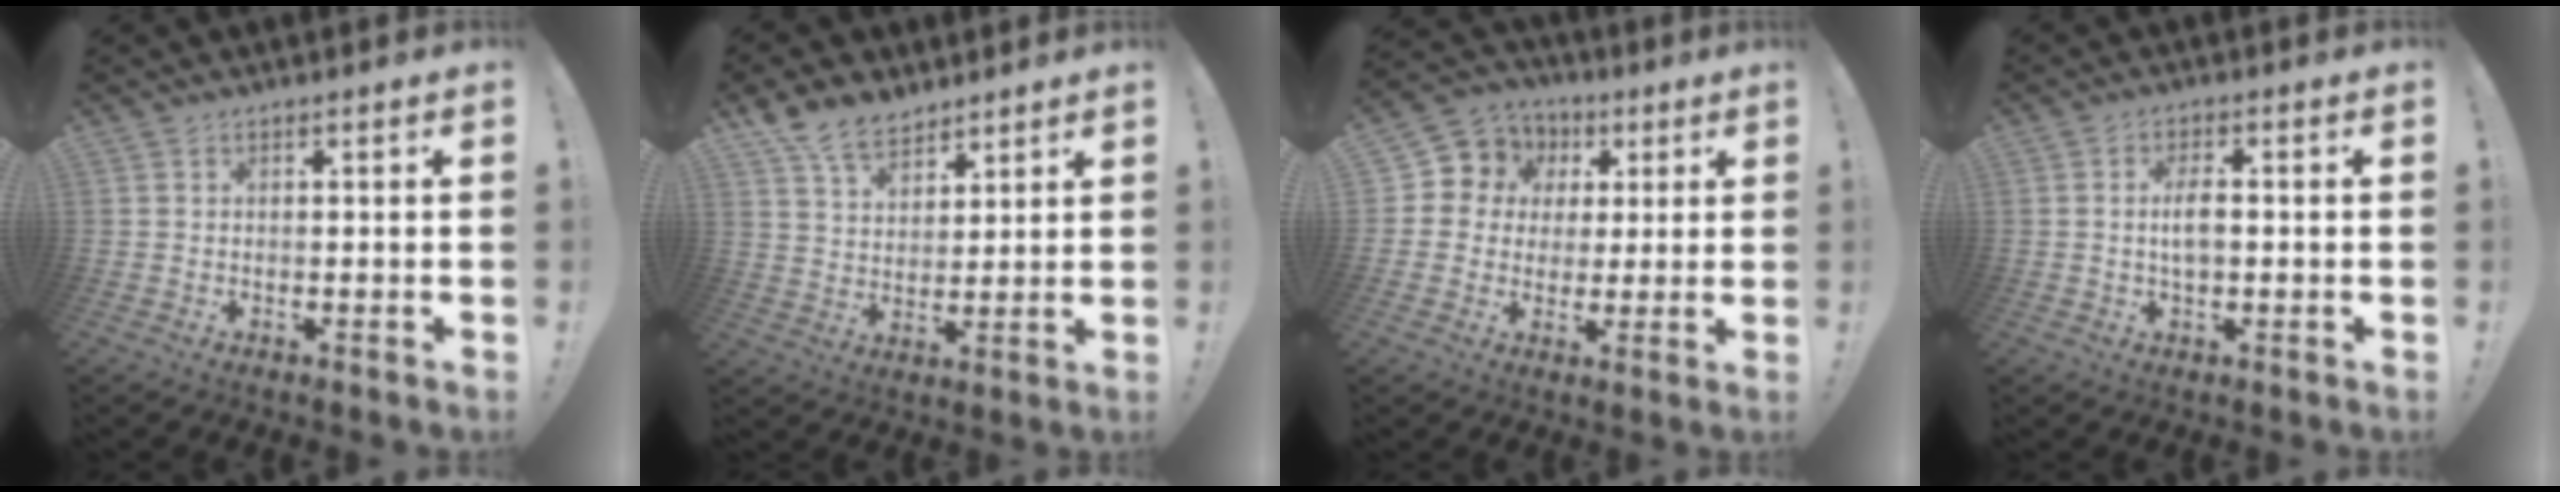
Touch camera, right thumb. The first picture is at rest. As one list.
[{"total": 9.9, "force": [7.6, 5.2, 3.6], "torque": [-0.071, -0.040, 0.150]}, {"total": 8.2, "force": [1.9, 7.8, 2.1], "torque": [-0.032, -0.013, 0.042]}, {"total": 4.5, "force": [-0.2, 2.1, 4.0], "torque": [-0.072, 0.004, -0.008]}]